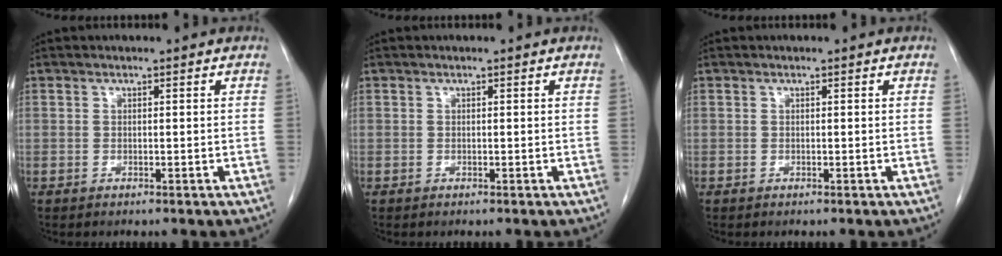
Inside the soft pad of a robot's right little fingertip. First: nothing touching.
{"total": 0.0}
{"total": 0.0}